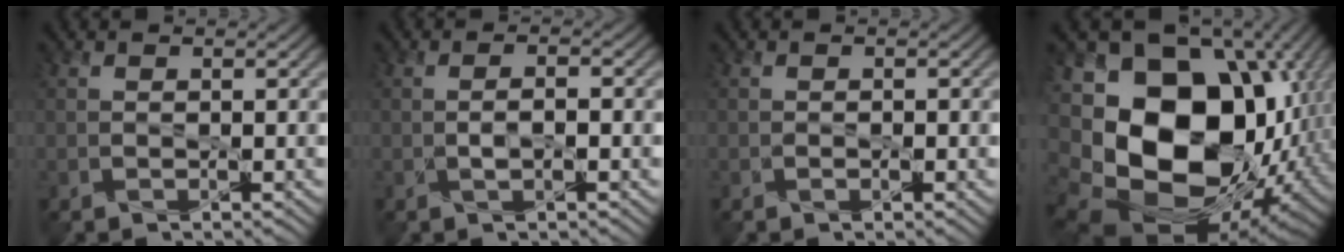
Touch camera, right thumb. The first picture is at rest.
{"total": 1.5, "force": [-0.6, 0.1, 1.4], "torque": [-0.012, 0.004, -0.011]}
{"total": 0.8, "force": [-0.3, 0.3, 0.6], "torque": [-0.009, -0.004, -0.005]}
{"total": 21.8, "force": [-1.7, 16.0, 14.7], "torque": [-0.332, -0.040, 0.015]}